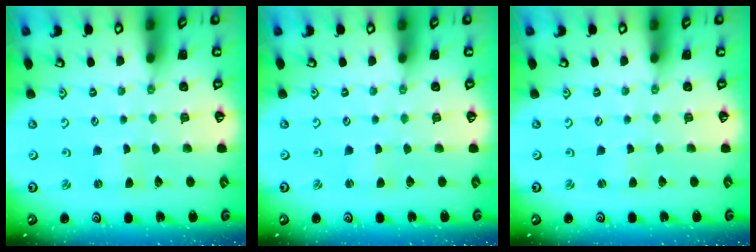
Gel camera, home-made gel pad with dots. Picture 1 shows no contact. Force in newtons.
{"total": 0.0}
{"total": 0.8, "press": 0.8, "slide": 0.2}